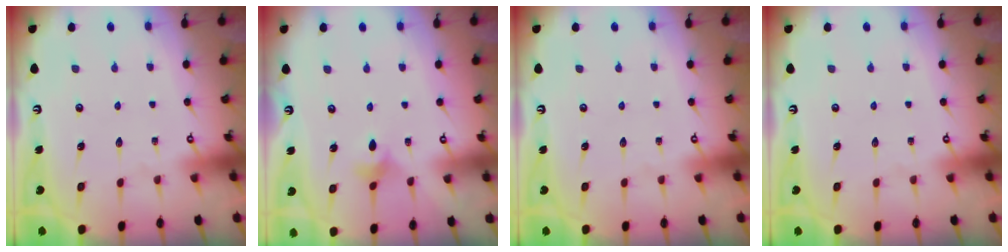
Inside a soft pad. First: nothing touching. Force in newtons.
{"total": 4.4, "press": 4.4, "slide": 0.4}
{"total": 0.0}
{"total": 0.0}